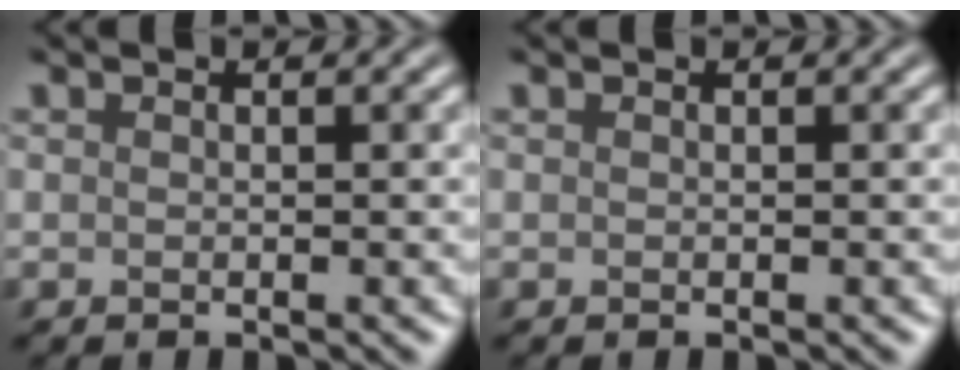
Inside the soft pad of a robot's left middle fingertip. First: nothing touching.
{"total": 0.0}